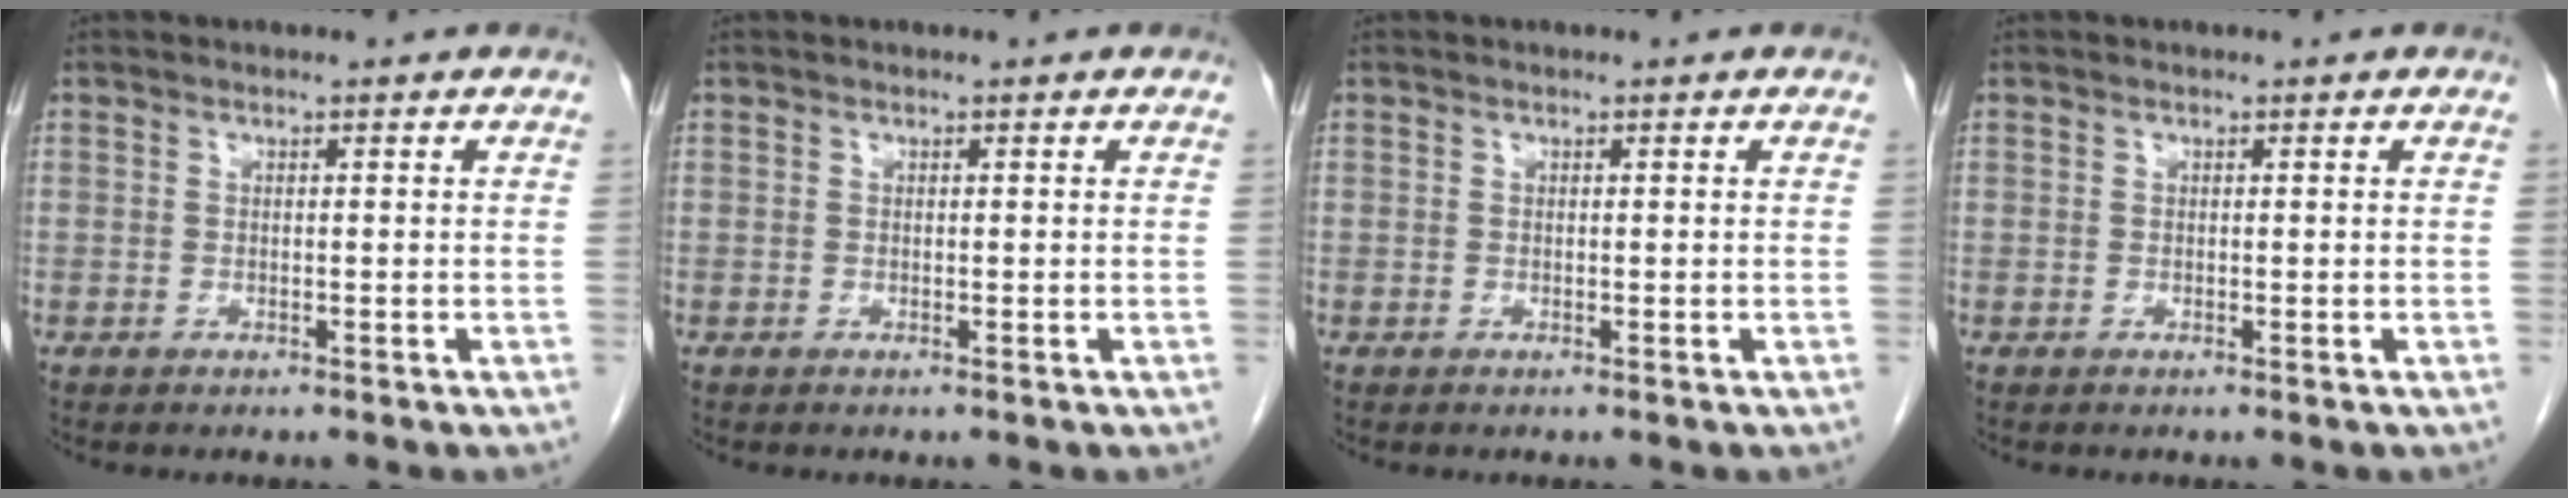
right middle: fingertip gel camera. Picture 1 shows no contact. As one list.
[{"total": 0.0}, {"total": 0.0}, {"total": 0.0}]